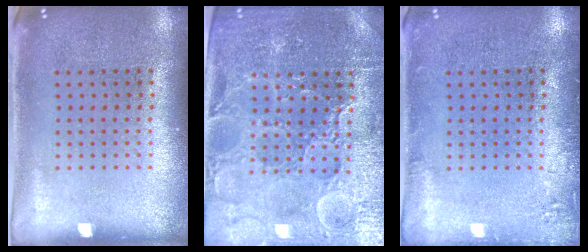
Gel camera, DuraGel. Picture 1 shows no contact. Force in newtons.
{"total": 4.3, "press": 4.1, "slide": 1.3}
{"total": 1.5, "press": 1.4, "slide": 0.3}